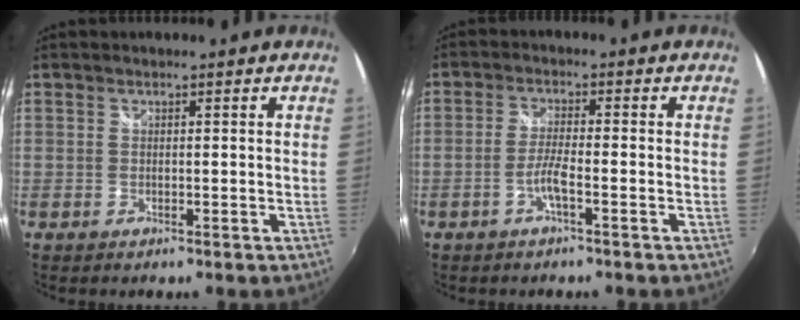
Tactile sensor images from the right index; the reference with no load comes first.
{"total": 3.6, "force": [-1.8, 0.0, 3.2], "torque": [-0.070, 0.000, -0.035]}